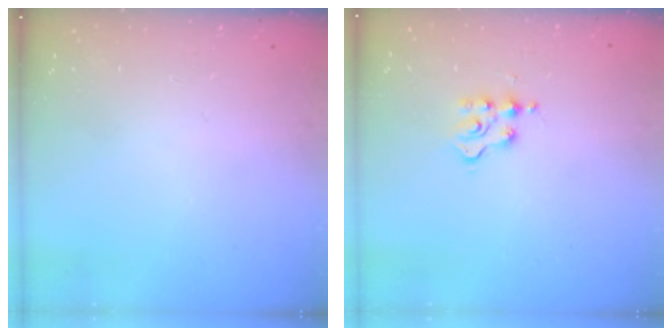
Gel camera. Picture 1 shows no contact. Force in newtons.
{"total": 3.4, "press": 3.4, "slide": 0.5}